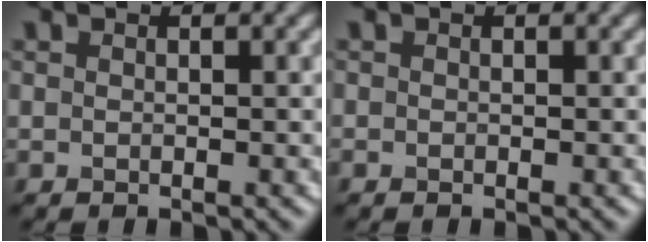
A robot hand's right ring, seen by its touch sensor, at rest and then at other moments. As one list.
[{"total": 0.0}]